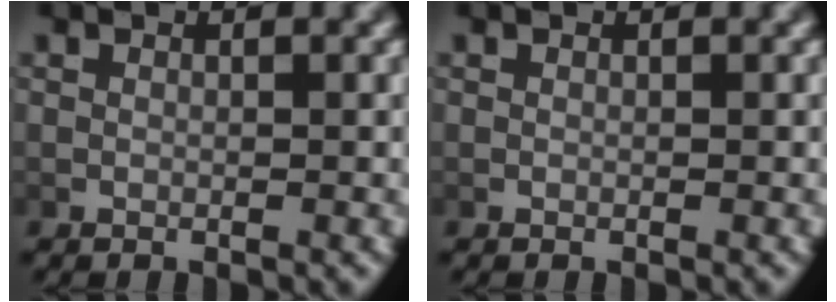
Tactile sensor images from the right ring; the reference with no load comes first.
{"total": 0.0}